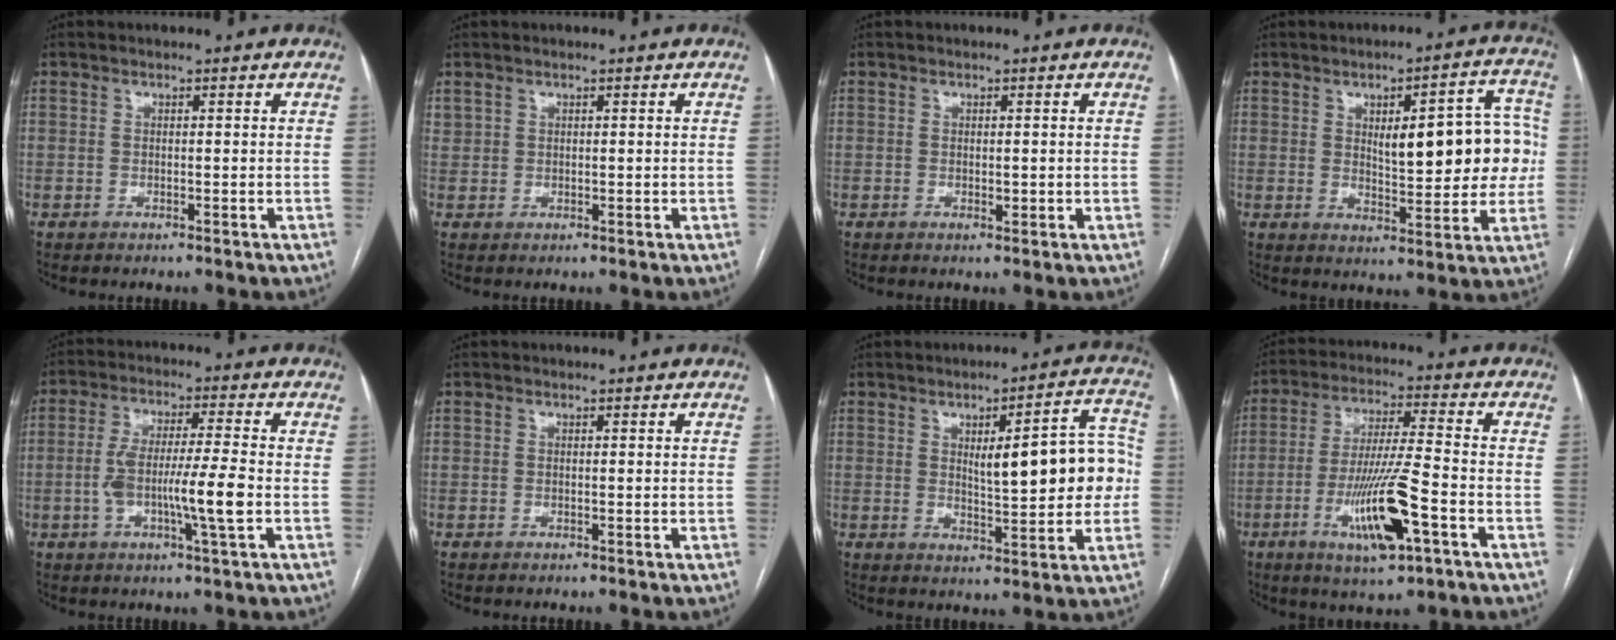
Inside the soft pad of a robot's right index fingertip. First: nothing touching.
{"total": 1.3, "force": [1.0, 0.8, 0.3], "torque": [-0.002, 0.005, 0.020]}
{"total": 1.2, "force": [0.0, 0.5, 1.1], "torque": [-0.015, -0.003, 0.002]}
{"total": 13.3, "force": [1.6, 4.6, 12.4], "torque": [-0.153, 0.029, 0.029]}
{"total": 9.7, "force": [-2.0, 0.1, 9.5], "torque": [-0.179, 0.002, -0.040]}
{"total": 0.0}
{"total": 12.2, "force": [0.8, 3.1, 11.7], "torque": [-0.150, 0.025, 0.018]}
{"total": 12.9, "force": [-5.0, 1.0, 11.9], "torque": [-0.228, -0.015, -0.086]}